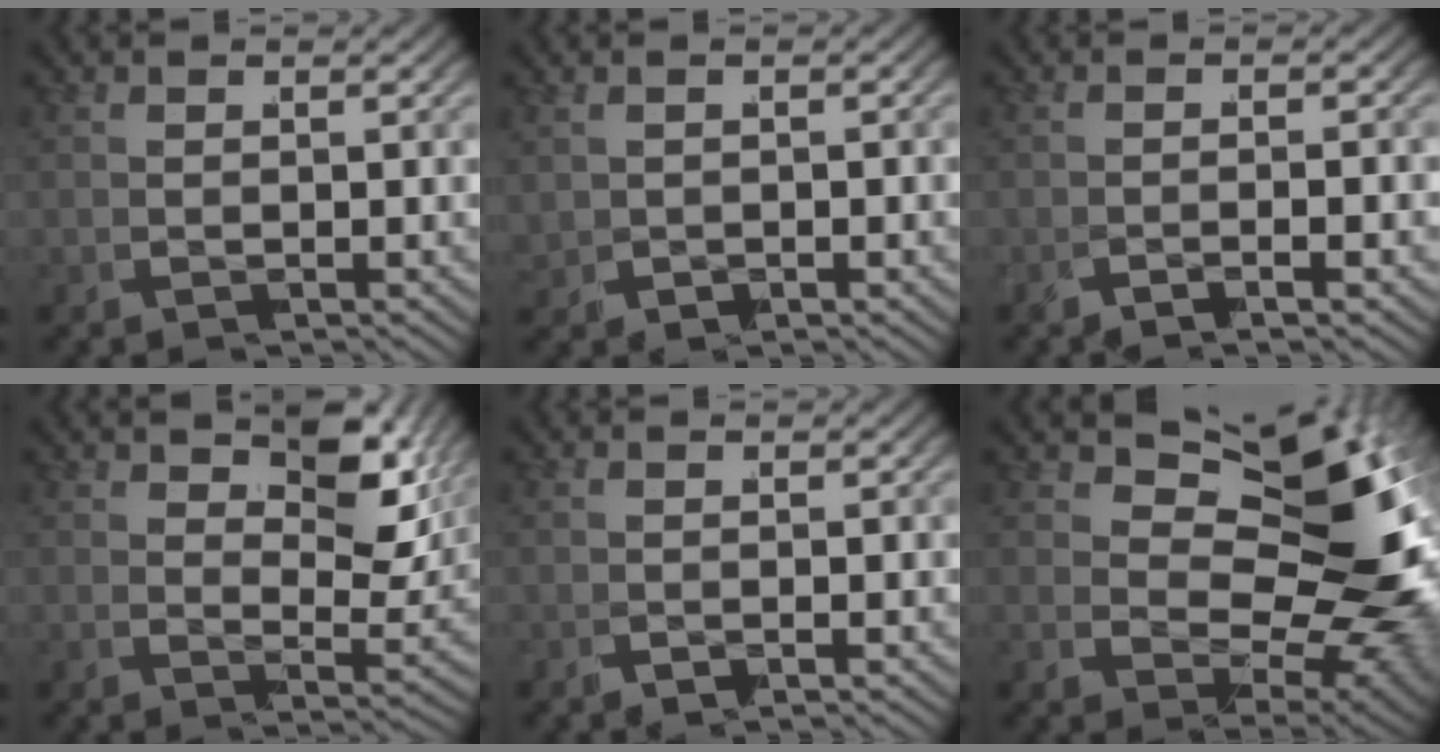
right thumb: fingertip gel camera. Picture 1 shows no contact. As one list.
[{"total": 2.0, "force": [-0.2, 1.5, 1.3], "torque": [-0.028, -0.003, -0.002]}, {"total": 2.4, "force": [-1.8, 0.9, 1.3], "torque": [-0.033, 0.009, -0.041]}, {"total": 6.5, "force": [3.1, 2.9, 4.9], "torque": [-0.071, -0.010, 0.046]}, {"total": 1.6, "force": [-0.8, 0.9, 1.0], "torque": [-0.026, -0.001, -0.018]}, {"total": 14.7, "force": [1.4, 8.6, 11.8], "torque": [-0.179, -0.035, 0.039]}]